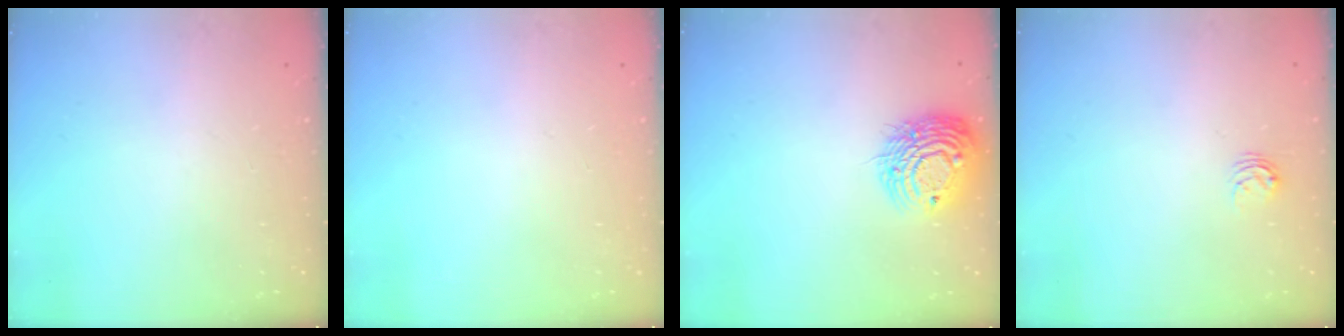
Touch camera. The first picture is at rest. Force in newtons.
{"total": 0.0}
{"total": 12.5, "press": 12.4, "slide": 1.5}
{"total": 3.6, "press": 3.5, "slide": 0.5}